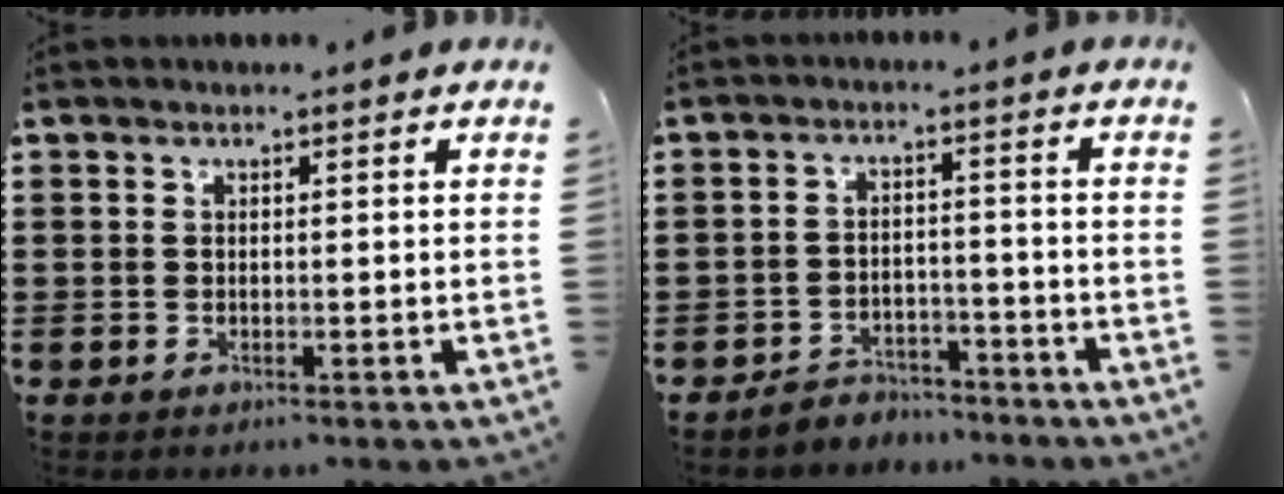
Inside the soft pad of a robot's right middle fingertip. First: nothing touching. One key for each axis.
{"total": 3.4, "fx": -3.4, "fy": 0.6, "fz": -0.2, "tx": -0.002, "ty": 0.003, "tz": -0.072}